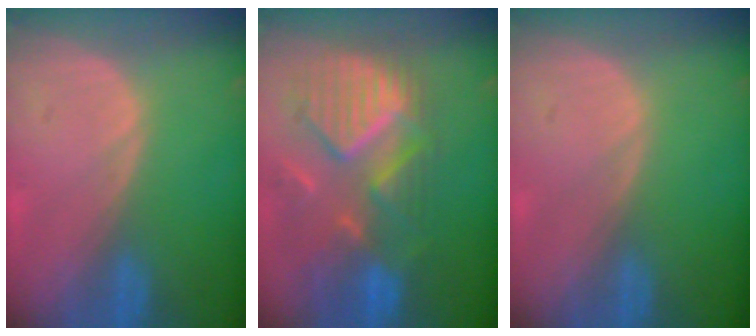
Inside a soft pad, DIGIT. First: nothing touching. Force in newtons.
{"total": 11.7, "press": 10.3, "slide": 5.6}
{"total": 0.0}